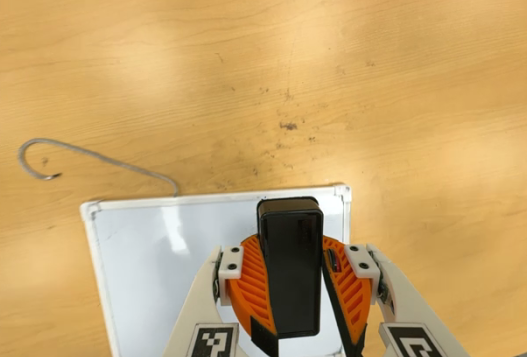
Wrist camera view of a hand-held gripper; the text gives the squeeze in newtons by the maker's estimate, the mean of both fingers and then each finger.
{"total": 11.3, "left": 11.2, "right": 11.3}